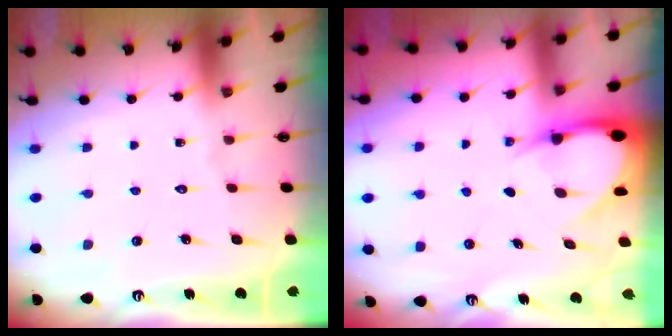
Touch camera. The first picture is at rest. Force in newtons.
{"total": 4.6, "press": 4.6, "slide": 0.4}